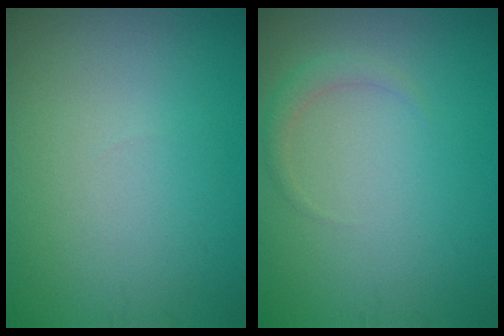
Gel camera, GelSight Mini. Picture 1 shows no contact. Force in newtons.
{"total": 1.2, "press": 1.2, "slide": 0.0}